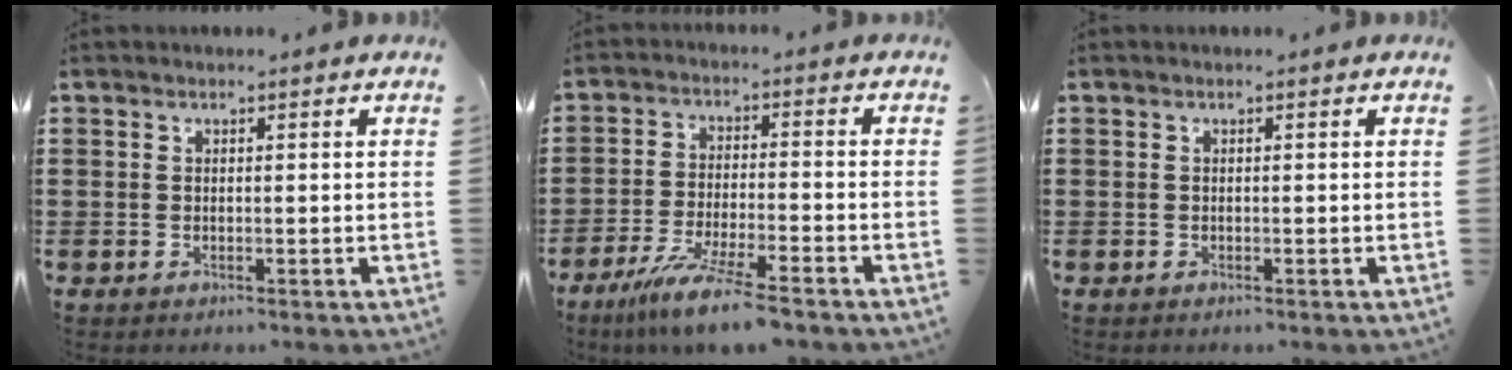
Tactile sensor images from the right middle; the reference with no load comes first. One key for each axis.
{"total": 8.0, "fx": -6.4, "fy": -0.4, "fz": 4.8, "tx": -0.097, "ty": -0.019, "tz": -0.120}
{"total": 0.0}